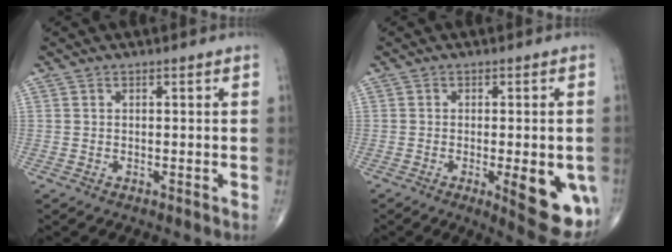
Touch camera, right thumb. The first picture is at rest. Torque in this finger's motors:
{"motor_torque": [1.72, 1.80, 0.53, -0.62, 0.28]}